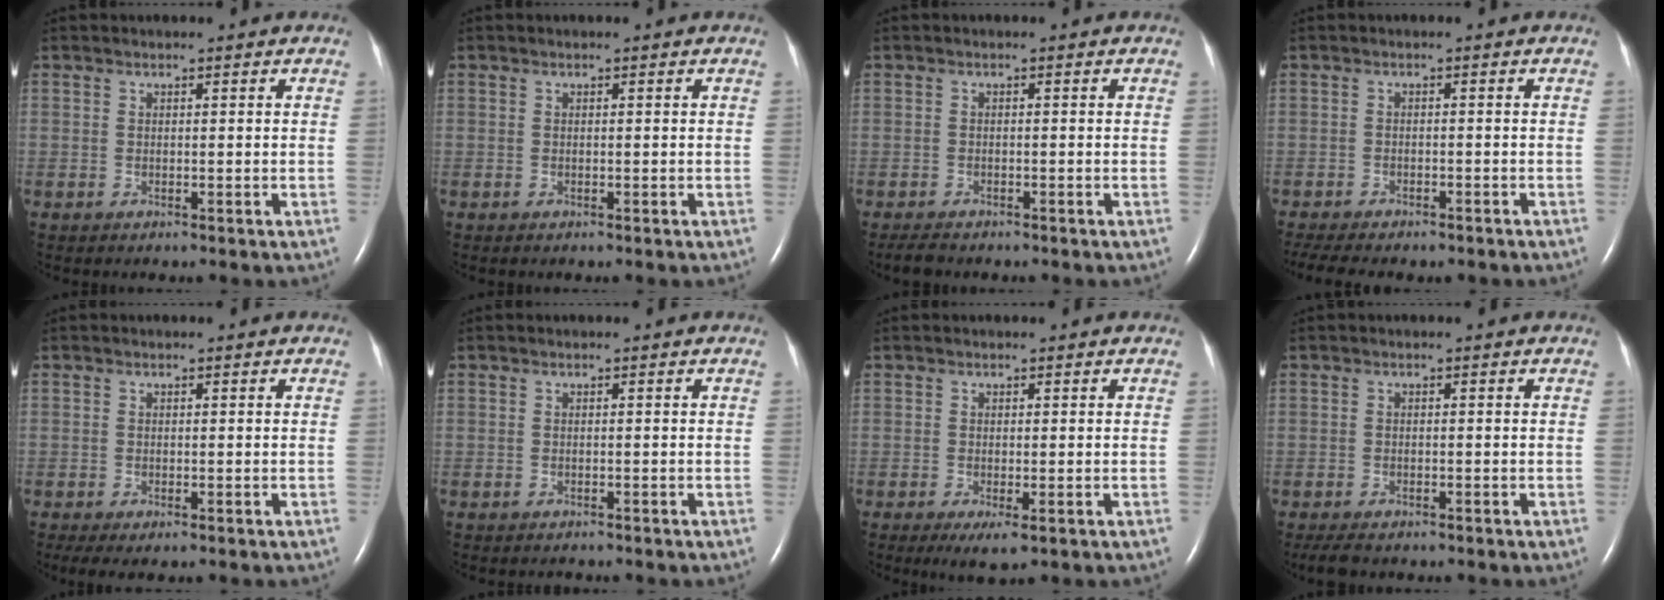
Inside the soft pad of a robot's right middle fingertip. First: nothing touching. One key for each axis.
{"total": 0.0}
{"total": 2.1, "fx": -1.8, "fy": 0.6, "fz": 0.8, "tx": -0.021, "ty": -0.006, "tz": -0.026}
{"total": 9.9, "fx": -8.2, "fy": 3.0, "fz": 4.6, "tx": -0.077, "ty": -0.002, "tz": -0.106}
{"total": 2.8, "fx": -1.8, "fy": 0.9, "fz": 2.0, "tx": -0.036, "ty": -0.012, "tz": -0.025}
{"total": 1.0, "fx": -0.9, "fy": 0.2, "fz": 0.3, "tx": -0.012, "ty": -0.005, "tz": -0.009}
{"total": 2.9, "fx": -1.1, "fy": 0.7, "fz": 2.5, "tx": -0.041, "ty": -0.007, "tz": -0.012}
{"total": 3.0, "fx": -2.4, "fy": 1.0, "fz": 1.5, "tx": -0.031, "ty": -0.009, "tz": -0.035}